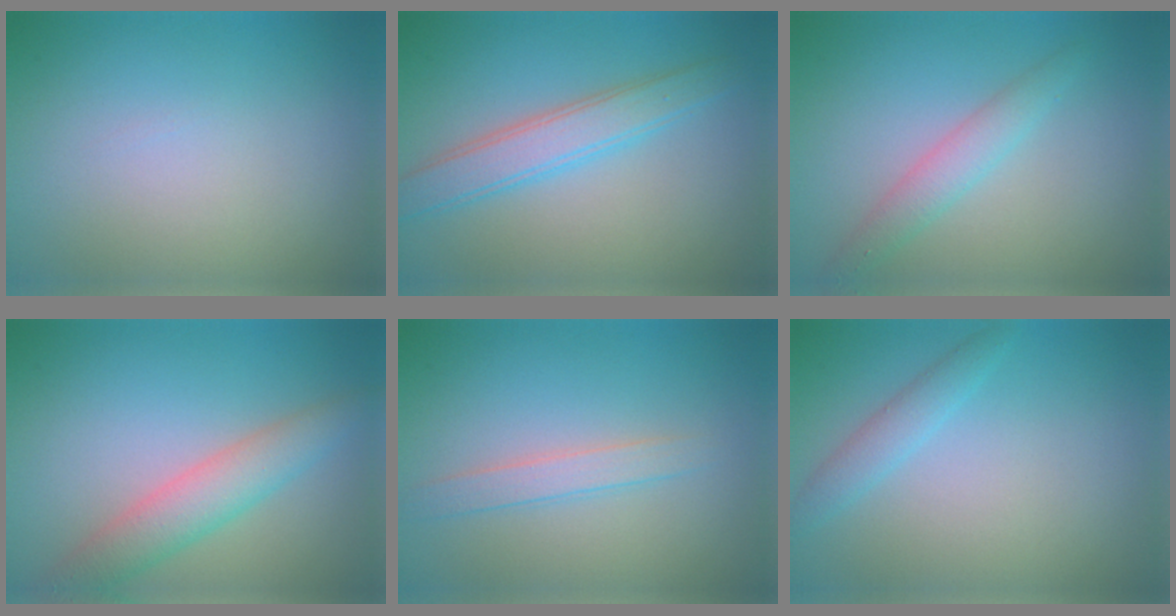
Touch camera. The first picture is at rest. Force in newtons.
{"total": 3.9, "press": 3.9, "slide": 0.0}
{"total": 2.3, "press": 2.3, "slide": 0.1}
{"total": 4.0, "press": 4.0, "slide": 0.2}
{"total": 1.9, "press": 1.9, "slide": 0.1}
{"total": 1.9, "press": 1.9, "slide": 0.1}